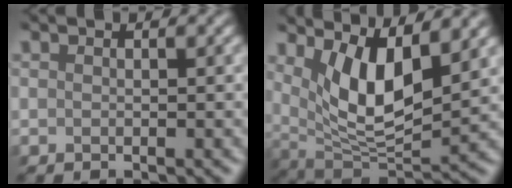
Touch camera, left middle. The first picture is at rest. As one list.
[{"total": 6.7, "force": [2.7, 2.4, 5.7], "torque": [-0.113, -0.021, 0.052]}]